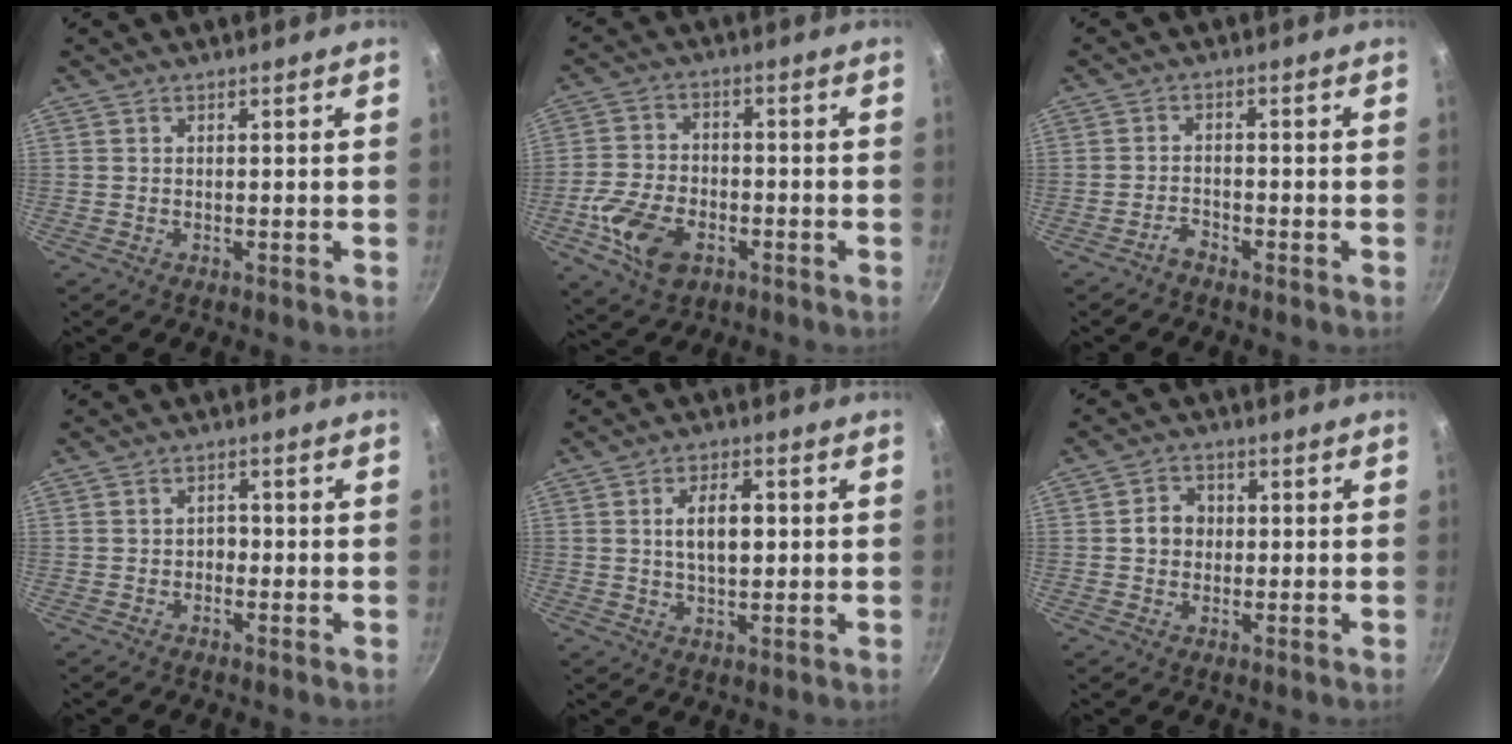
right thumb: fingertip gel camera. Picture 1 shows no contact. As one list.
[{"total": 11.2, "force": [-4.4, 7.0, 7.5], "torque": [-0.140, 0.017, -0.083]}, {"total": 2.1, "force": [-1.8, 0.6, 0.8], "torque": [-0.013, 0.017, -0.036]}, {"total": 1.7, "force": [-0.7, 1.3, 0.9], "torque": [-0.002, 0.011, -0.013]}, {"total": 6.7, "force": [0.8, 3.4, 5.8], "torque": [-0.085, 0.006, 0.012]}, {"total": 4.5, "force": [0.1, 3.9, 2.1], "torque": [-0.010, 0.010, -0.004]}]